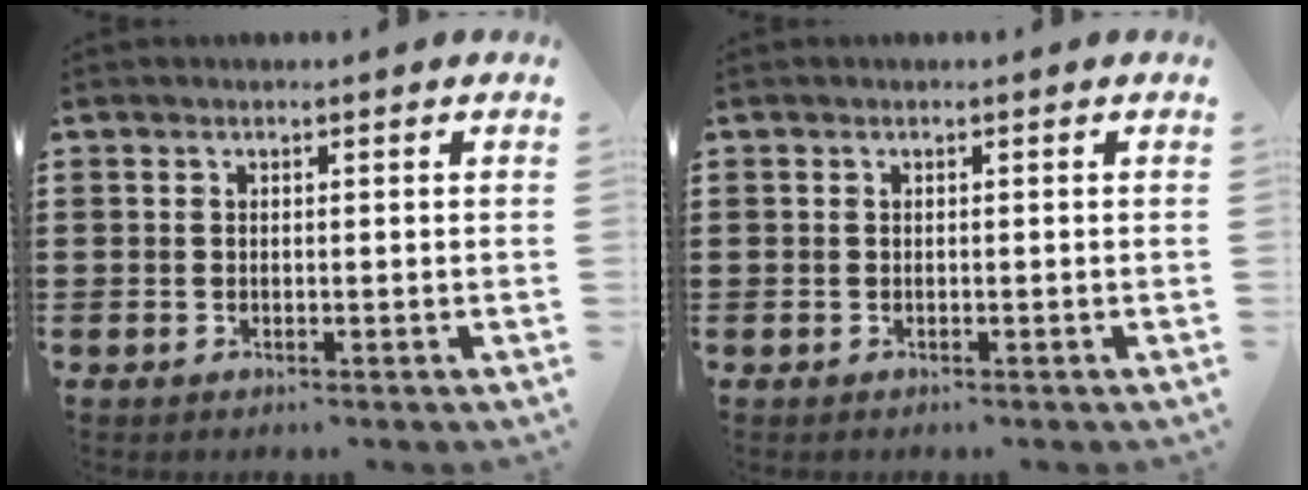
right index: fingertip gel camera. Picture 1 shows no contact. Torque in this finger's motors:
{"motor_torque": [-0.71, 0.86, -1.06, -0.21]}